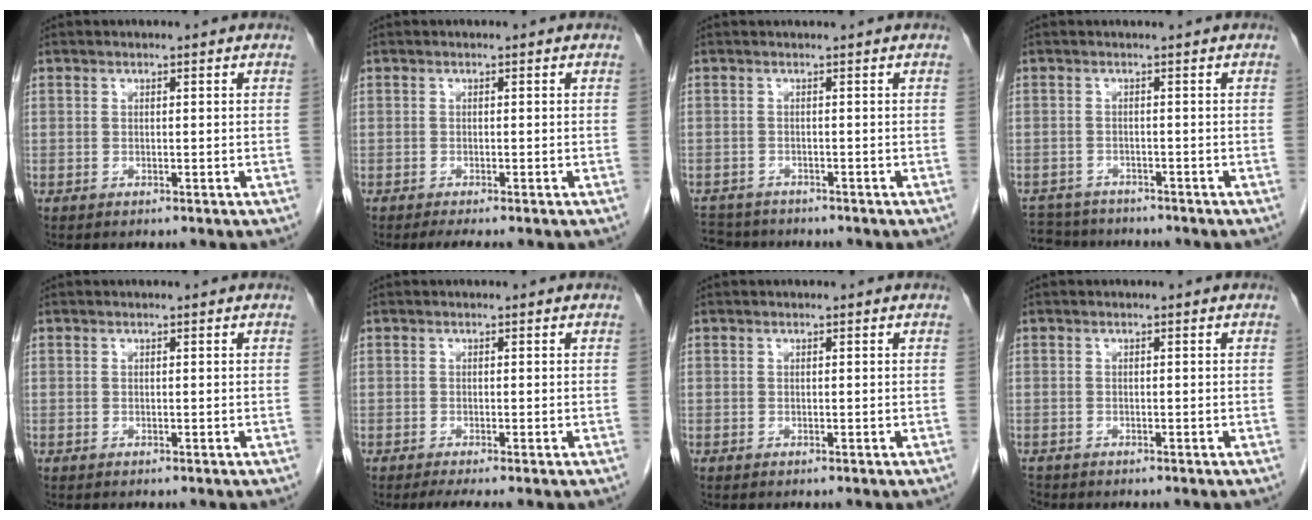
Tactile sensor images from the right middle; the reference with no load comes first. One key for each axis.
{"total": 2.0, "fx": -1.6, "fy": 0.0, "fz": 1.2, "tx": -0.020, "ty": -0.006, "tz": -0.025}
{"total": 5.1, "fx": -4.3, "fy": 1.9, "fz": 2.1, "tx": -0.031, "ty": 0.018, "tz": -0.059}
{"total": 6.5, "fx": -5.8, "fy": 2.5, "fz": 1.6, "tx": -0.023, "ty": 0.012, "tz": -0.080}
{"total": 0.0}
{"total": 2.1, "fx": -1.5, "fy": -0.1, "fz": 1.5, "tx": -0.026, "ty": -0.008, "tz": -0.027}
{"total": 0.0}
{"total": 2.2, "fx": -2.1, "fy": 0.7, "fz": 0.0, "tx": -0.003, "ty": -0.007, "tz": -0.037}